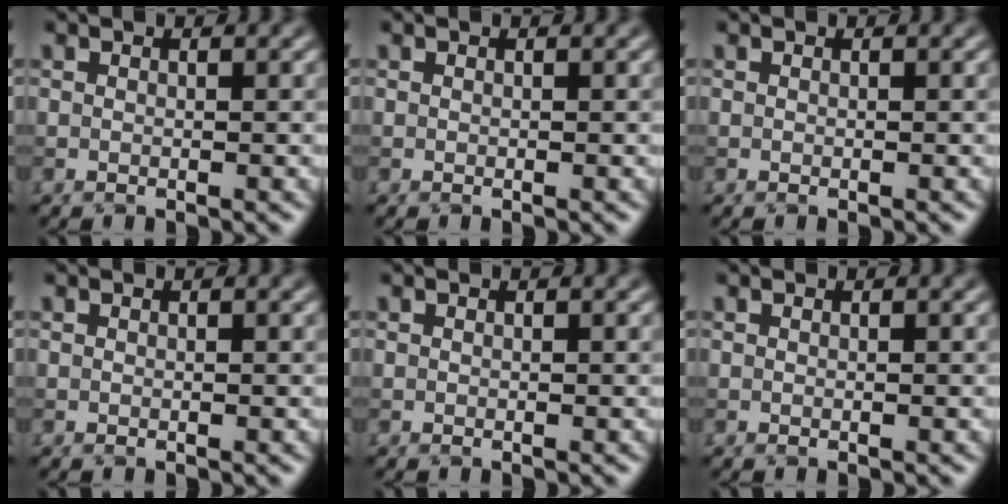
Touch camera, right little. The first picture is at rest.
{"total": 0.0}
{"total": 0.0}
{"total": 0.0}
{"total": 0.0}
{"total": 0.0}